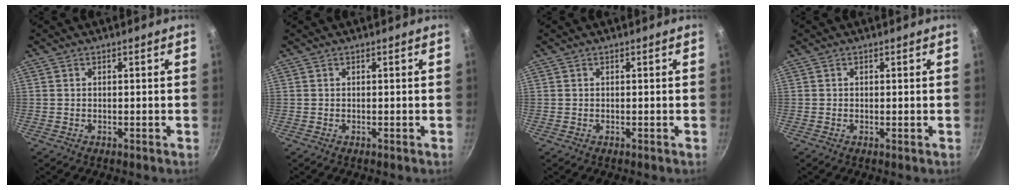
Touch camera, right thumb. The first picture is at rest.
{"total": 0.0}
{"total": 0.0}
{"total": 0.0}